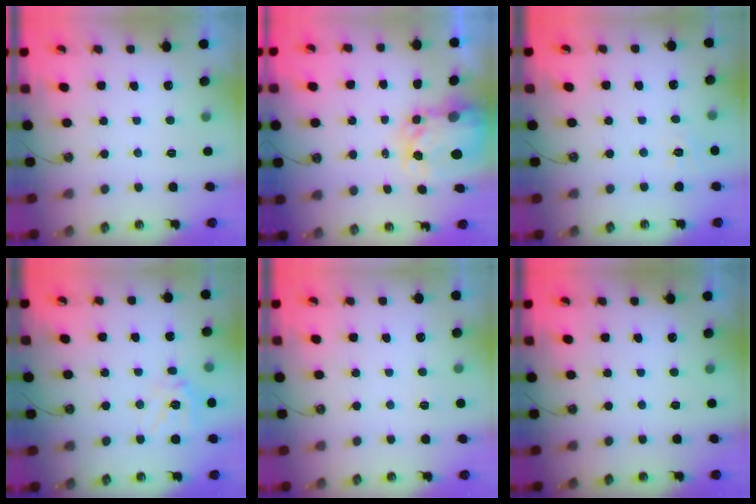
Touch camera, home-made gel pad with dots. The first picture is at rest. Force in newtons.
{"total": 5.8, "press": 5.8, "slide": 0.3}
{"total": 3.1, "press": 3.0, "slide": 0.5}
{"total": 13.2, "press": 13.0, "slide": 2.1}
{"total": 2.8, "press": 2.8, "slide": 0.3}
{"total": 0.0}